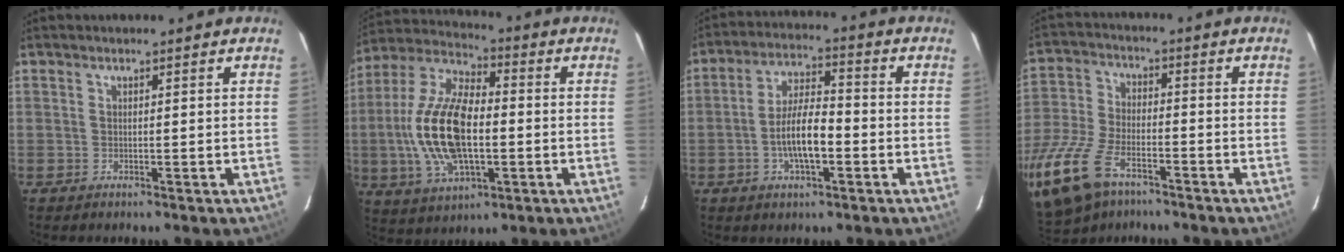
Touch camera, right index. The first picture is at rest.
{"total": 18.3, "force": [-2.0, 9.0, 15.9], "torque": [-0.331, 0.005, -0.035]}
{"total": 8.8, "force": [-2.7, 2.9, 7.9], "torque": [-0.153, 0.005, -0.045]}
{"total": 19.6, "force": [-12.4, 9.9, 11.5], "torque": [-0.284, -0.035, -0.238]}